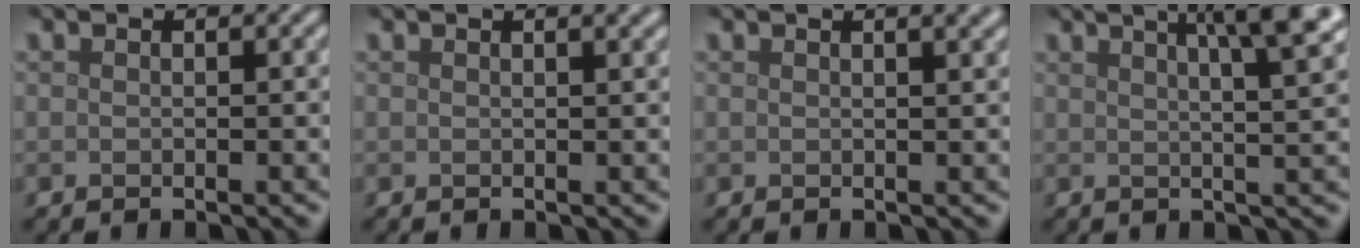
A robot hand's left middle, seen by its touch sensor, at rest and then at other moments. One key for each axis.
{"total": 2.2, "fx": 1.3, "fy": 0.8, "fz": 1.6, "tx": -0.008, "ty": 0.004, "tz": 0.011}
{"total": 3.0, "fx": 1.7, "fy": 1.2, "fz": 2.2, "tx": -0.006, "ty": 0.012, "tz": 0.007}
{"total": 9.2, "fx": 4.6, "fy": 3.0, "fz": 7.5, "tx": -0.058, "ty": 0.047, "tz": 0.033}